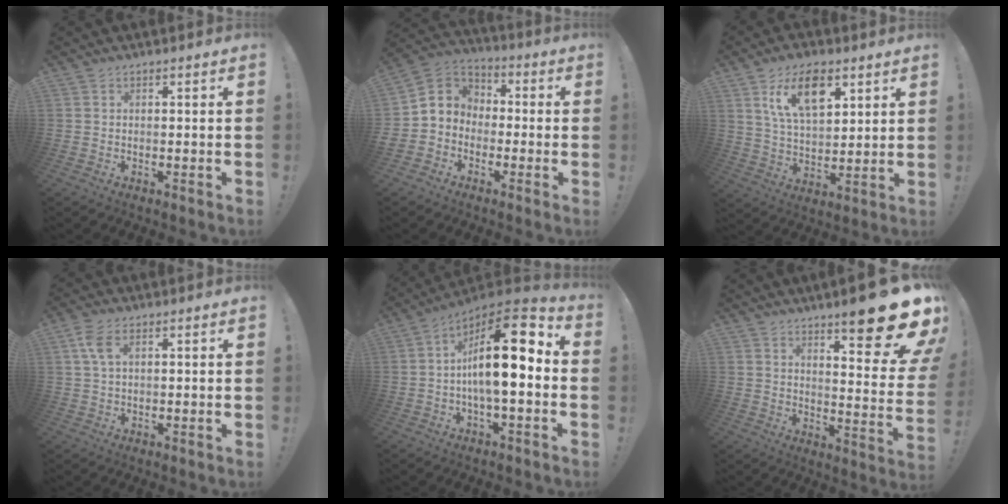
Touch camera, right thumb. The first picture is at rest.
{"total": 6.8, "force": [-2.3, 6.3, 1.3], "torque": [-0.034, 0.022, -0.033]}
{"total": 14.3, "force": [7.5, 7.8, 9.3], "torque": [-0.149, -0.021, 0.135]}
{"total": 5.4, "force": [2.2, 2.7, 4.2], "torque": [-0.087, -0.002, 0.040]}
{"total": 18.3, "force": [1.0, 6.2, 17.2], "torque": [-0.267, -0.004, 0.011]}
{"total": 17.0, "force": [11.4, 2.3, 12.4], "torque": [-0.155, -0.099, 0.169]}